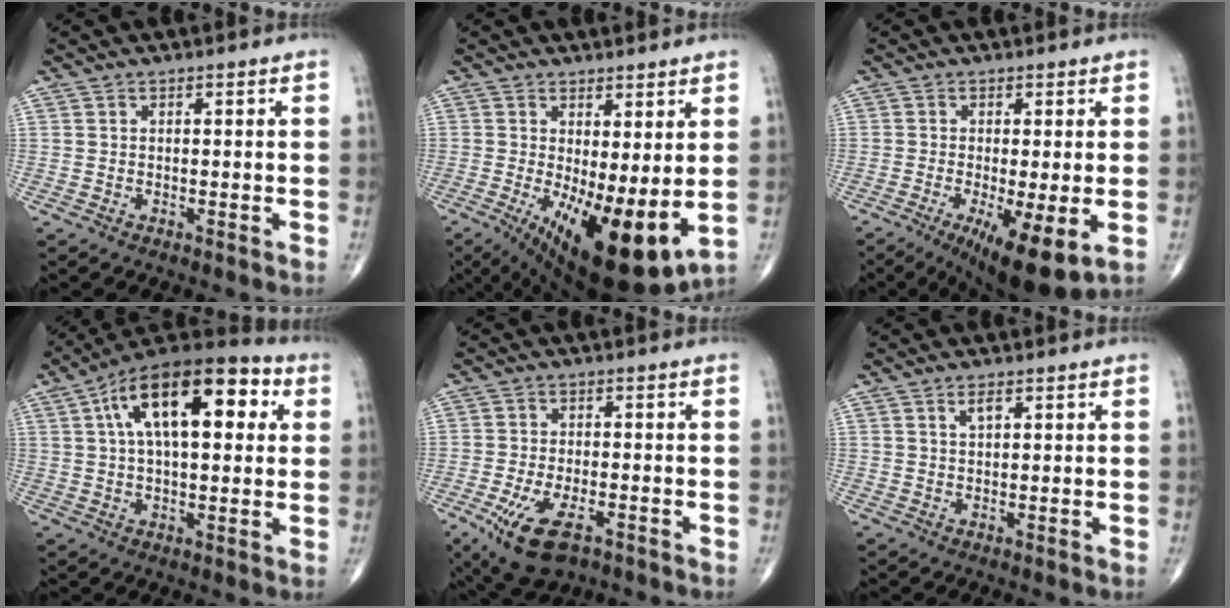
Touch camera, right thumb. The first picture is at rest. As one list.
[{"total": 15.2, "force": [-1.6, 5.4, 14.2], "torque": [-0.230, -0.035, -0.004]}, {"total": 11.1, "force": [-3.6, 2.9, 10.1], "torque": [-0.167, -0.023, -0.050]}, {"total": 20.6, "force": [6.1, 9.5, 17.3], "torque": [-0.261, 0.025, 0.089]}, {"total": 10.8, "force": [-5.4, 5.0, 7.9], "torque": [-0.151, 0.005, -0.085]}, {"total": 1.8, "force": [0.9, 0.8, 1.4], "torque": [-0.025, -0.003, 0.016]}]